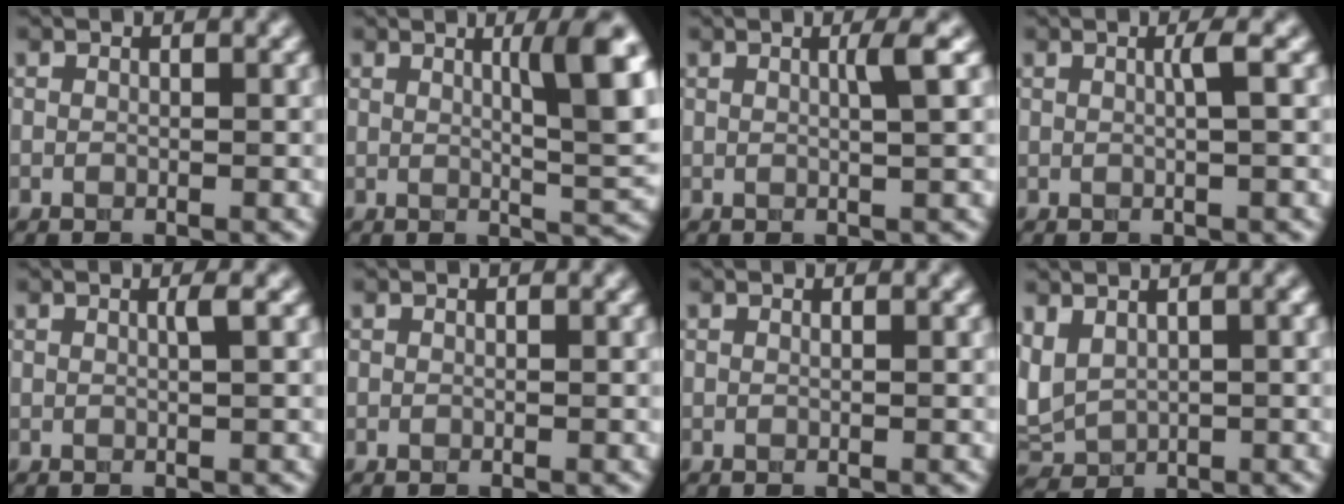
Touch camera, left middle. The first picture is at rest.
{"total": 6.7, "force": [1.7, 1.0, 6.4], "torque": [-0.077, 0.000, 0.038]}
{"total": 1.6, "force": [0.3, -0.1, 1.5], "torque": [-0.028, 0.005, 0.010]}
{"total": 1.2, "force": [-0.1, 0.0, 1.2], "torque": [-0.025, 0.007, 0.002]}
{"total": 0.8, "force": [0.0, 0.0, 0.8], "torque": [-0.013, 0.004, 0.004]}
{"total": 0.0}
{"total": 0.0}
{"total": 3.4, "force": [1.2, 1.8, 2.6], "torque": [-0.083, 0.012, 0.039]}